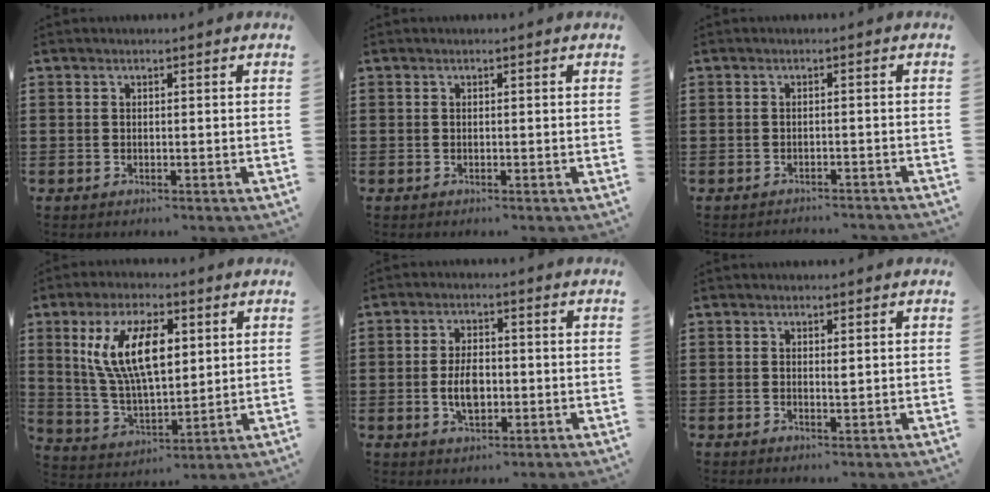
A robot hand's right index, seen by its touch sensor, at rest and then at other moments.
{"total": 0.0}
{"total": 1.6, "force": [-1.5, 0.0, -0.2], "torque": [-0.002, 0.000, -0.034]}
{"total": 12.0, "force": [4.1, 5.3, 9.9], "torque": [-0.219, 0.011, 0.068]}
{"total": 5.2, "force": [-0.8, 2.8, 4.3], "torque": [-0.085, -0.001, -0.019]}
{"total": 0.8, "force": [0.2, 0.3, 0.7], "torque": [-0.006, -0.001, 0.002]}